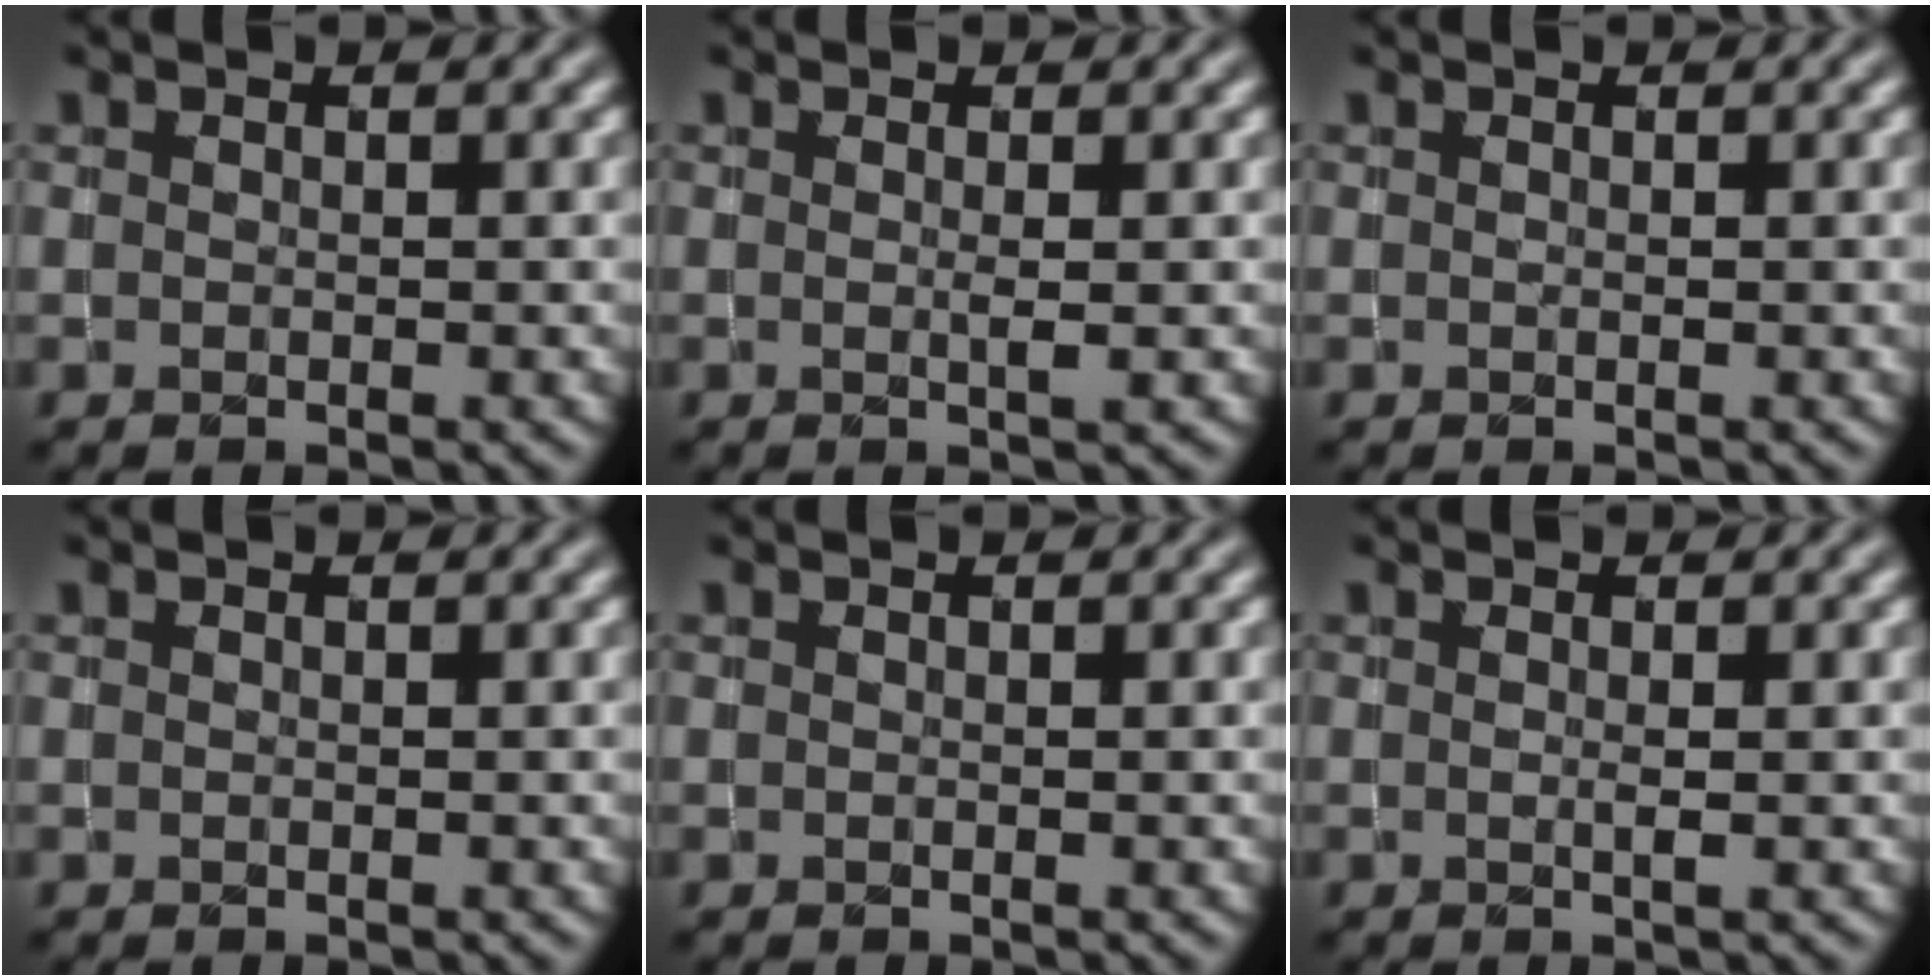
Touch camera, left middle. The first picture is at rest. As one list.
[{"total": 1.0, "force": [0.0, 0.2, 1.0], "torque": [-0.015, -0.002, -0.003]}, {"total": 0.0}, {"total": 0.0}, {"total": 0.0}, {"total": 0.7, "force": [0.0, 0.1, 0.7], "torque": [-0.010, -0.002, -0.003]}]